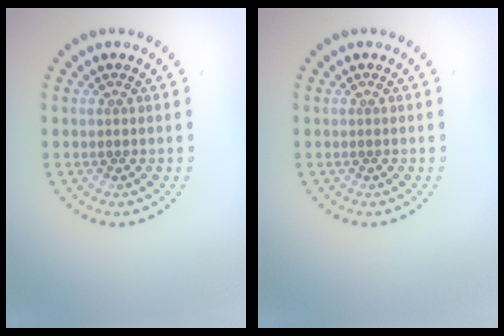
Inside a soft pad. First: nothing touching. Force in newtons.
{"total": 0.0}